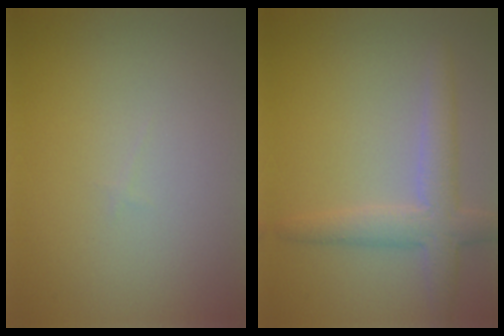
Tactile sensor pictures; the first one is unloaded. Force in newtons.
{"total": 3.7, "press": 3.7, "slide": 0.2}